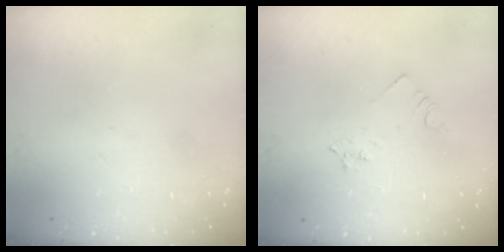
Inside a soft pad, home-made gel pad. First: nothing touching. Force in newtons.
{"total": 3.3, "press": 3.2, "slide": 0.5}